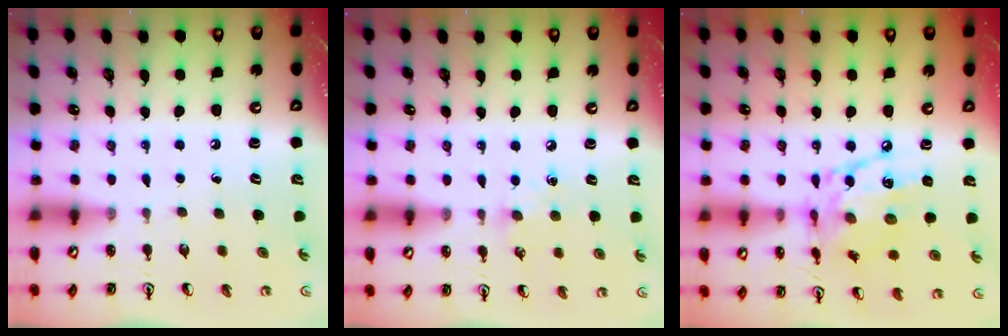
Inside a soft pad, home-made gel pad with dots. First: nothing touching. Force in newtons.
{"total": 5.7, "press": 5.7, "slide": 0.7}
{"total": 13.8, "press": 13.7, "slide": 1.0}